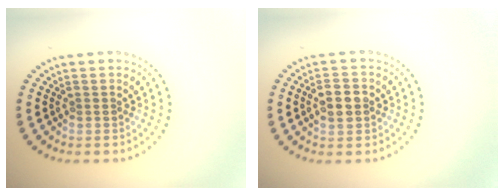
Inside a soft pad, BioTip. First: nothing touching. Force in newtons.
{"total": 2.6, "press": 2.6, "slide": 0.2}